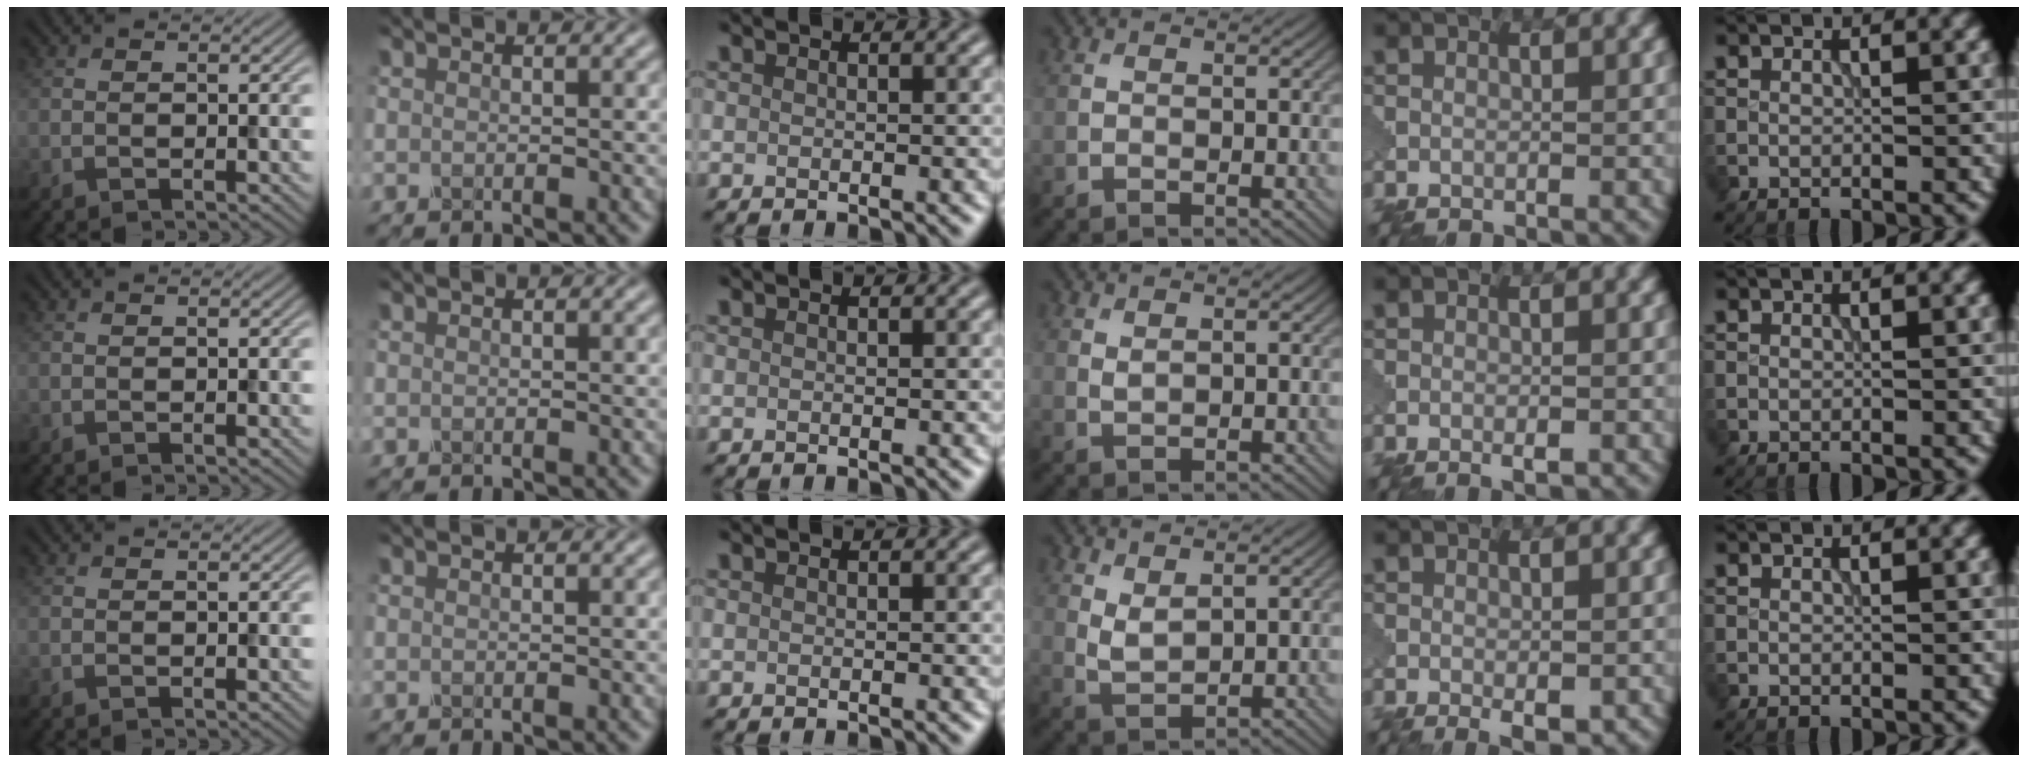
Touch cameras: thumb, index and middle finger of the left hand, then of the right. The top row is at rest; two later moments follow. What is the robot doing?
{"motion": "wrap", "object": "tissue paper"}